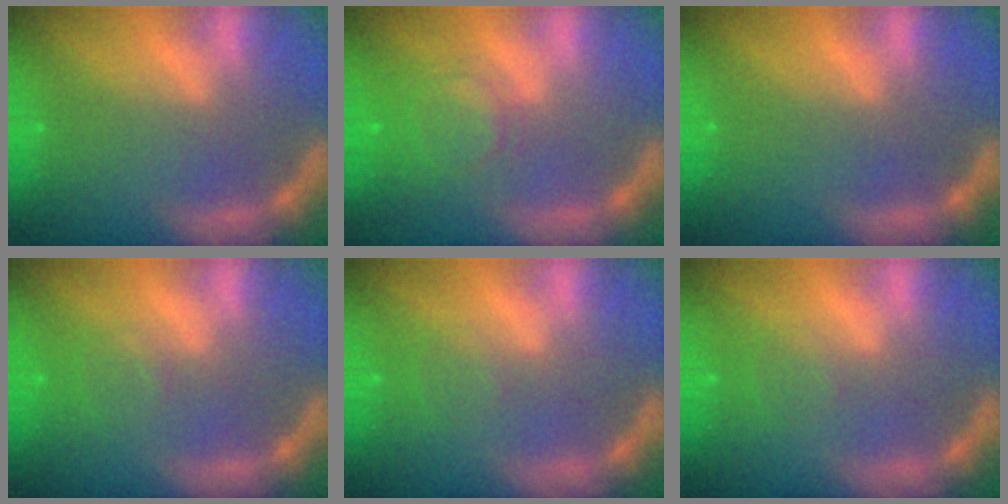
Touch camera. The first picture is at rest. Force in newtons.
{"total": 4.5}
{"total": 0.0}
{"total": 2.0}
{"total": 1.5}
{"total": 1.5}